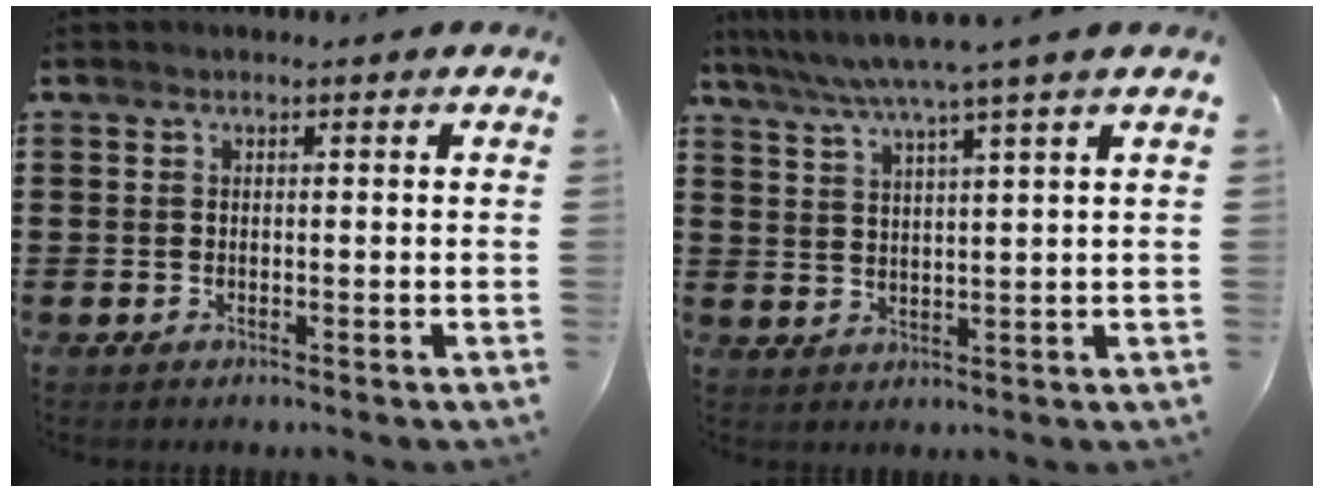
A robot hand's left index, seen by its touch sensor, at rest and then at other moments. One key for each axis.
{"total": 5.5, "fx": 4.3, "fy": -1.2, "fz": 3.3, "tx": -0.077, "ty": -0.021, "tz": 0.069}